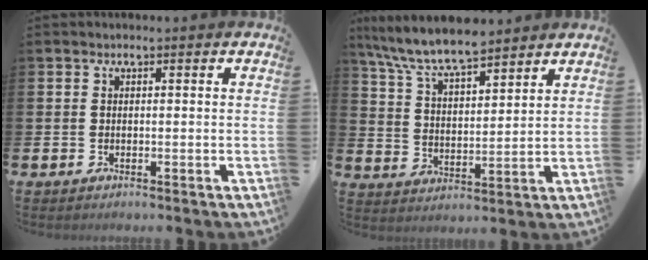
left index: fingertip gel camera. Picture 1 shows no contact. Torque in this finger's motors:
{"motor_torque": [0.74, -0.64, 0.64, 0.13]}